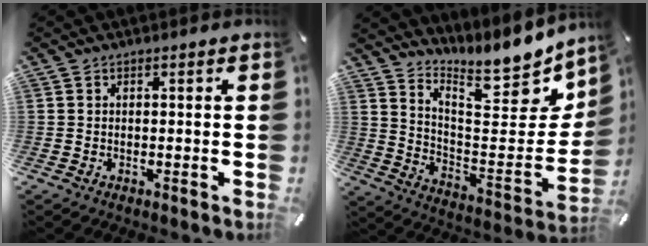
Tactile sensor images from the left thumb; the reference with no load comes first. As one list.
[{"total": 15.4, "force": [13.2, 4.3, 6.7], "torque": [-0.077, -0.136, 0.214]}]